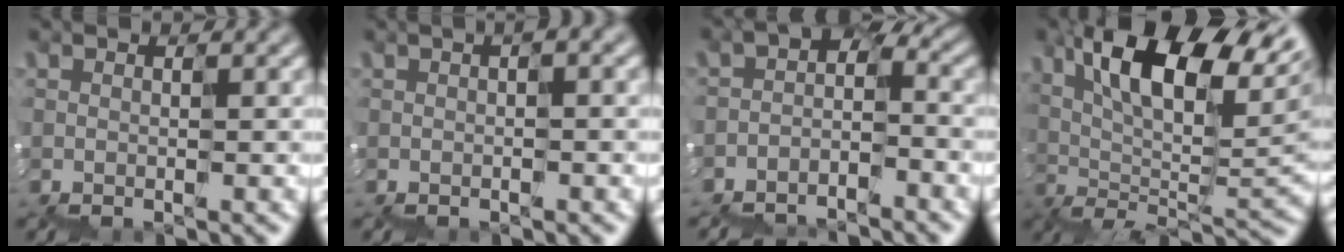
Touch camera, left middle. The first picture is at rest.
{"total": 1.6, "force": [0.1, 0.5, 1.5], "torque": [-0.015, 0.006, 0.004]}
{"total": 4.2, "force": [-3.6, 1.7, 1.4], "torque": [-0.042, -0.006, -0.058]}
{"total": 12.9, "force": [4.9, 5.9, 10.3], "torque": [-0.177, 0.024, 0.081]}